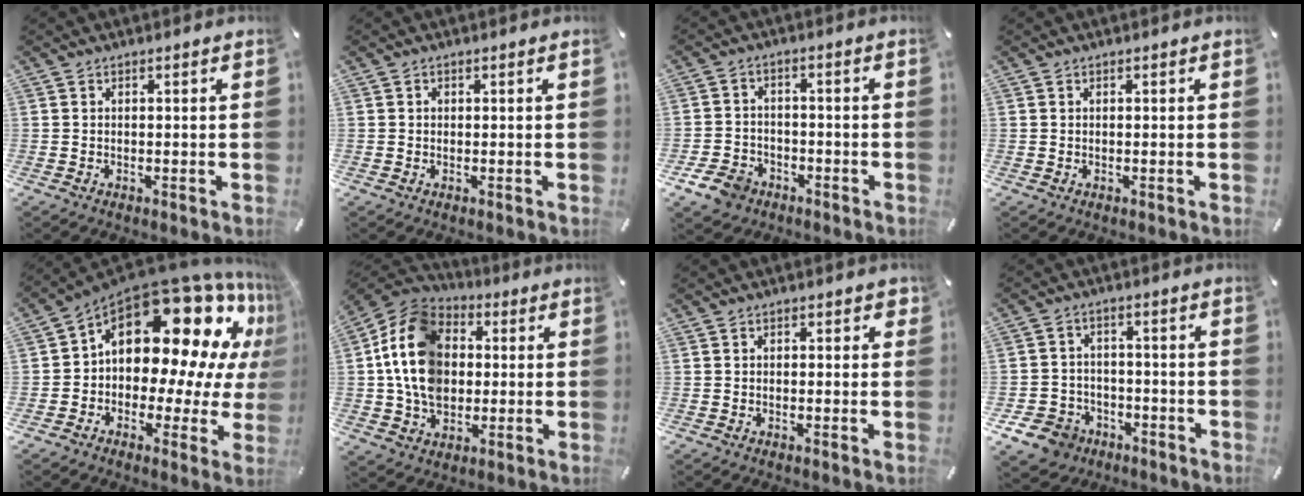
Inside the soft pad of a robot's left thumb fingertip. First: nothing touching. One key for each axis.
{"total": 0.5, "fx": 0.0, "fy": 0.5, "fz": 0.2, "tx": -0.002, "ty": 0.003, "tz": -0.001}
{"total": 7.1, "fx": -4.1, "fy": 5.3, "fz": 2.3, "tx": -0.057, "ty": 0.025, "tz": -0.078}
{"total": 0.0}
{"total": 22.0, "fx": 10.2, "fy": 12.5, "fz": 14.9, "tx": -0.230, "ty": -0.089, "tz": 0.177}
{"total": 15.3, "fx": 0.4, "fy": 12.3, "fz": 9.1, "tx": -0.210, "ty": 0.010, "tz": 0.007}
{"total": 1.2, "fx": -0.1, "fy": 0.9, "fz": 0.7, "tx": 0.001, "ty": 0.000, "tz": -0.007}
{"total": 8.5, "fx": -4.7, "fy": 6.7, "fz": 2.3, "tx": -0.062, "ty": 0.039, "tz": -0.086}